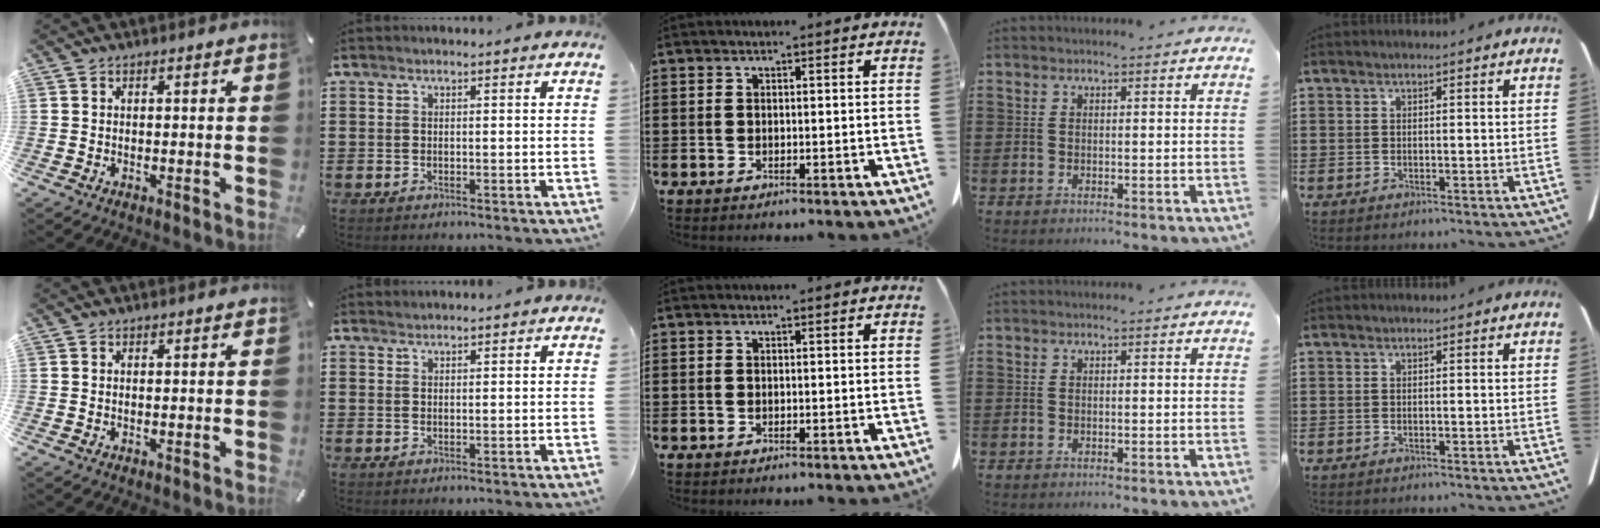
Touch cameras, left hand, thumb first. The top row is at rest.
{"index": {"total": 0.8, "force": [0.8, 0.1, 0.0], "torque": [-0.002, 0.000, 0.017]}}